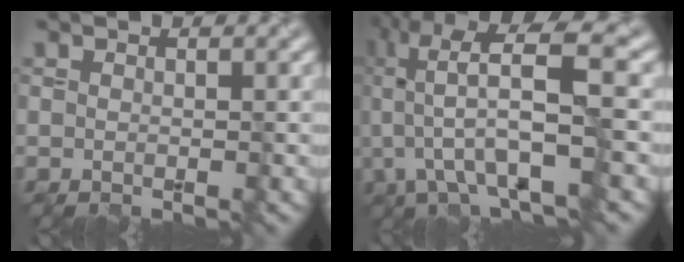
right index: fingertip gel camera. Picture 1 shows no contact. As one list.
[{"total": 9.2, "force": [-1.0, 2.4, 8.8], "torque": [-0.174, 0.005, -0.011]}]